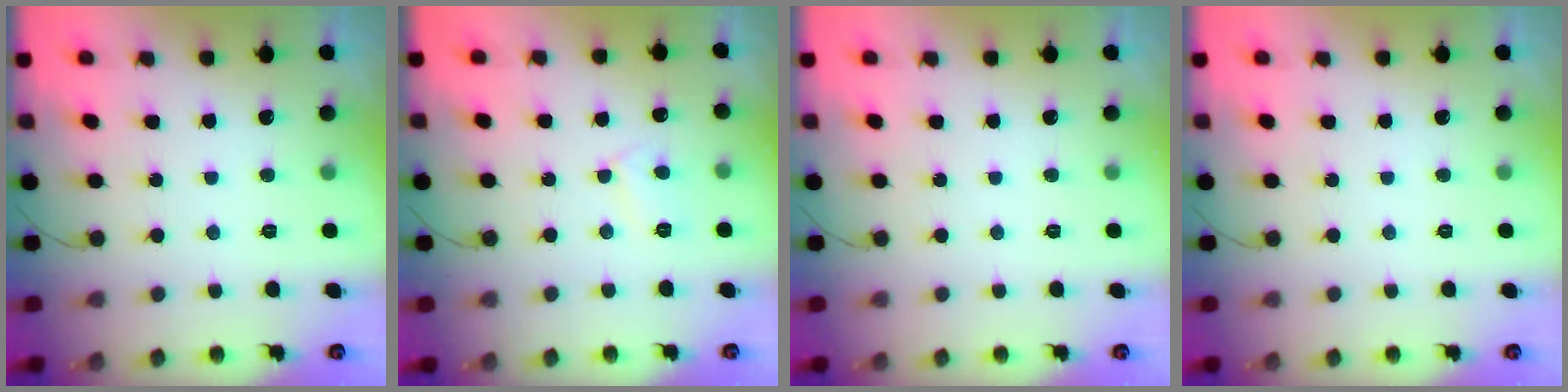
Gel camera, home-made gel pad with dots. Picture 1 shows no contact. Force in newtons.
{"total": 5.4, "press": 5.4, "slide": 0.5}
{"total": 0.0}
{"total": 0.0}